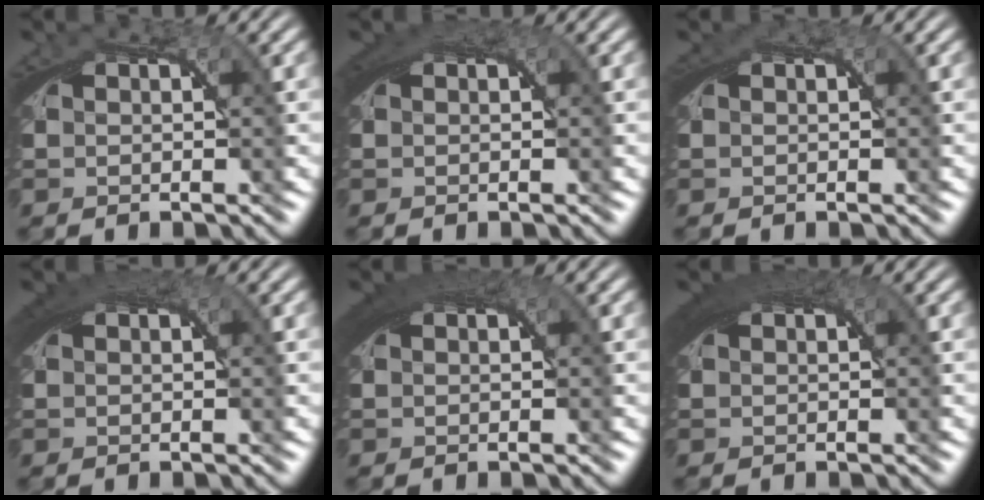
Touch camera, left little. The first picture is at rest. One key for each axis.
{"total": 2.6, "fx": 1.3, "fy": 0.9, "fz": 2.0, "tx": -0.031, "ty": 0.011, "tz": 0.017}
{"total": 1.2, "fx": 0.6, "fy": 0.7, "fz": 0.9, "tx": -0.012, "ty": 0.005, "tz": 0.007}
{"total": 3.0, "fx": 1.5, "fy": 1.0, "fz": 2.5, "tx": -0.036, "ty": 0.012, "tz": 0.019}
{"total": 3.9, "fx": 1.6, "fy": 1.4, "fz": 3.2, "tx": -0.045, "ty": 0.013, "tz": 0.022}
{"total": 4.0, "fx": 1.8, "fy": 1.4, "fz": 3.3, "tx": -0.046, "ty": 0.014, "tz": 0.023}